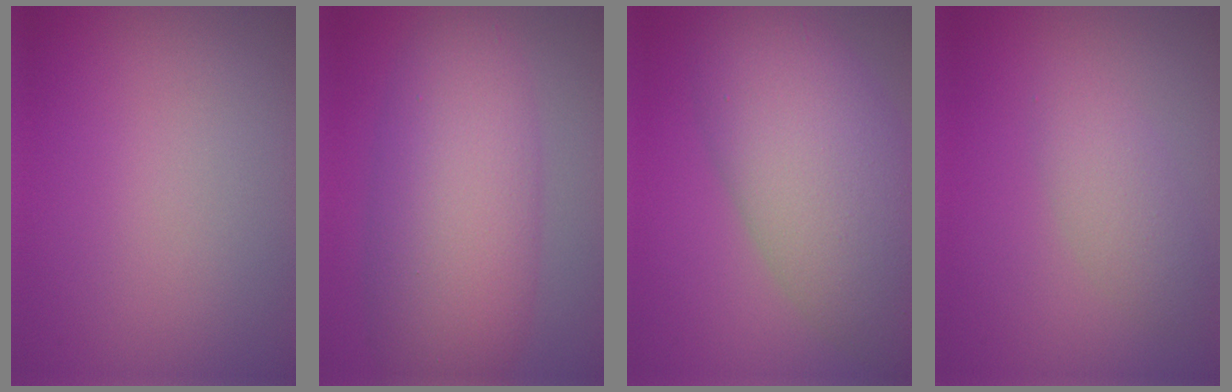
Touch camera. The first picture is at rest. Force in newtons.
{"total": 8.8, "press": 8.8, "slide": 0.2}
{"total": 10.8, "press": 10.8, "slide": 0.5}
{"total": 2.4, "press": 2.4, "slide": 0.2}